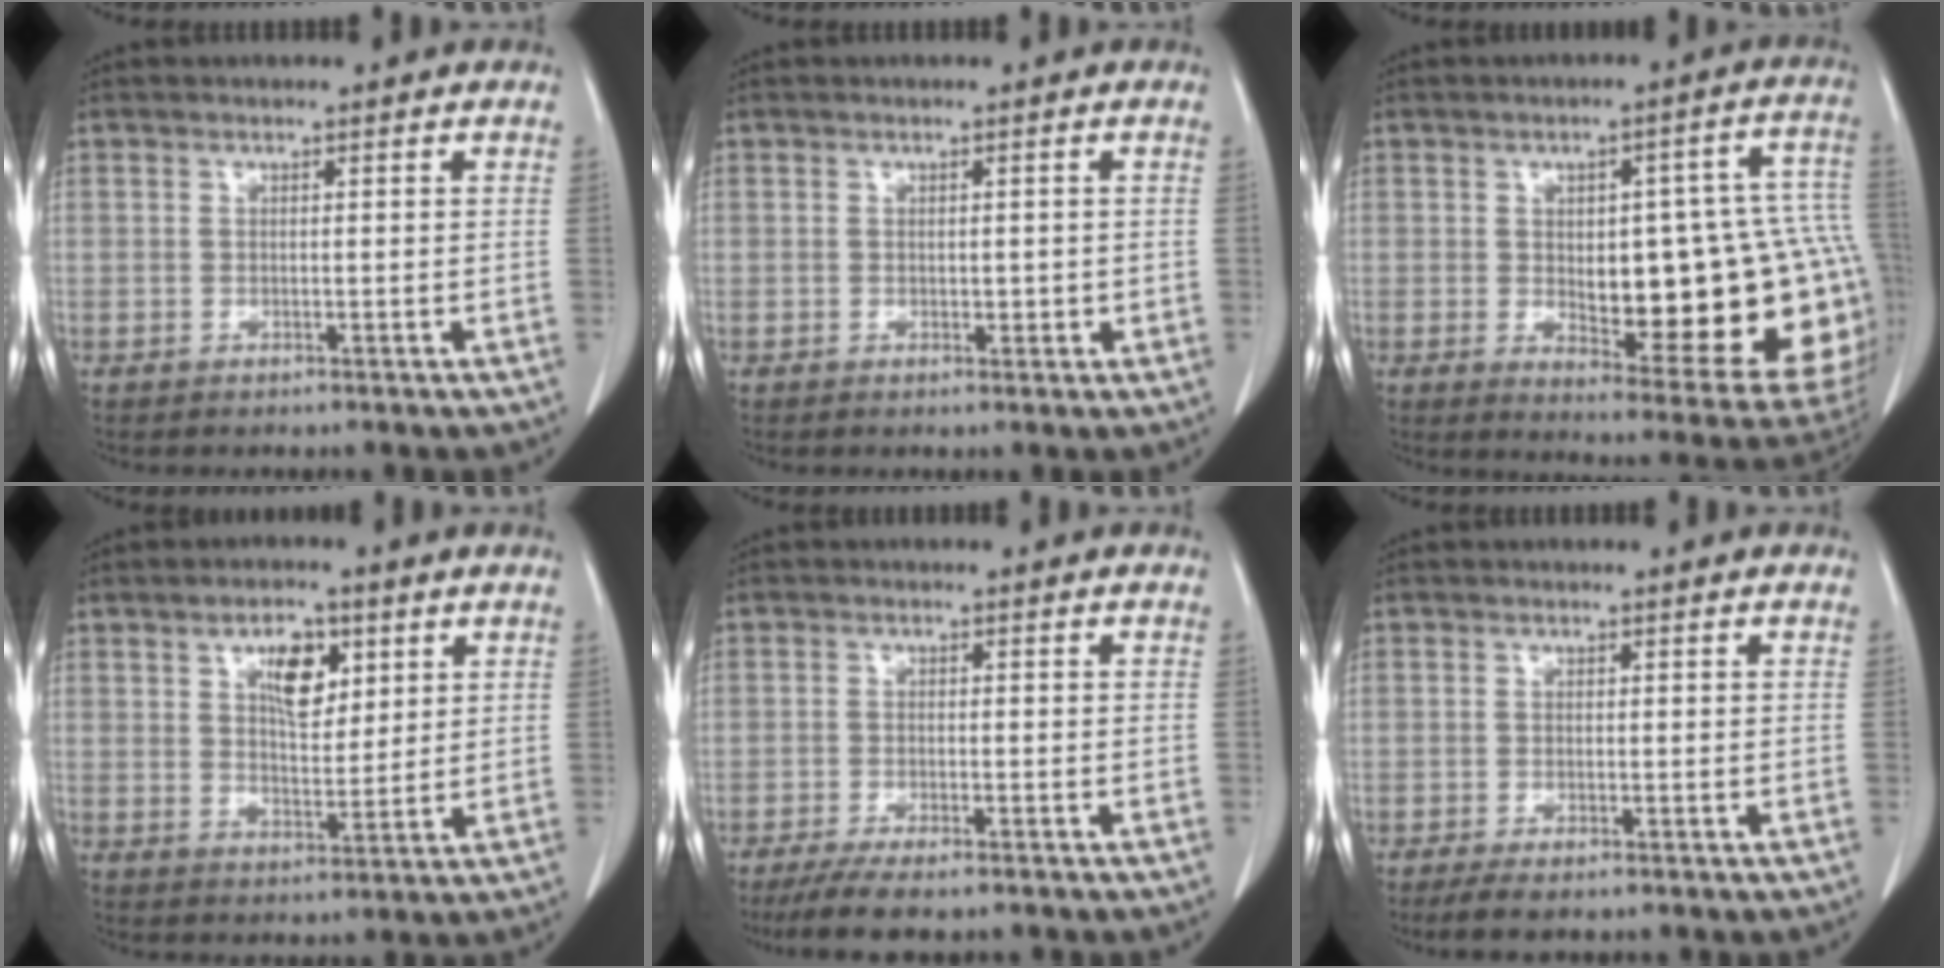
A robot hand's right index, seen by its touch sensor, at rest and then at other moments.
{"total": 1.3, "force": [-0.3, 0.8, 1.0], "torque": [-0.008, 0.000, -0.002]}
{"total": 24.3, "force": [-2.2, 7.2, 23.2], "torque": [-0.214, 0.028, 0.001]}
{"total": 6.8, "force": [2.9, 3.2, 5.2], "torque": [-0.090, 0.004, 0.053]}
{"total": 8.1, "force": [-6.7, 1.3, 4.4], "torque": [-0.065, -0.015, -0.104]}
{"total": 3.8, "force": [-3.0, 0.9, 2.2], "torque": [-0.037, -0.010, -0.042]}